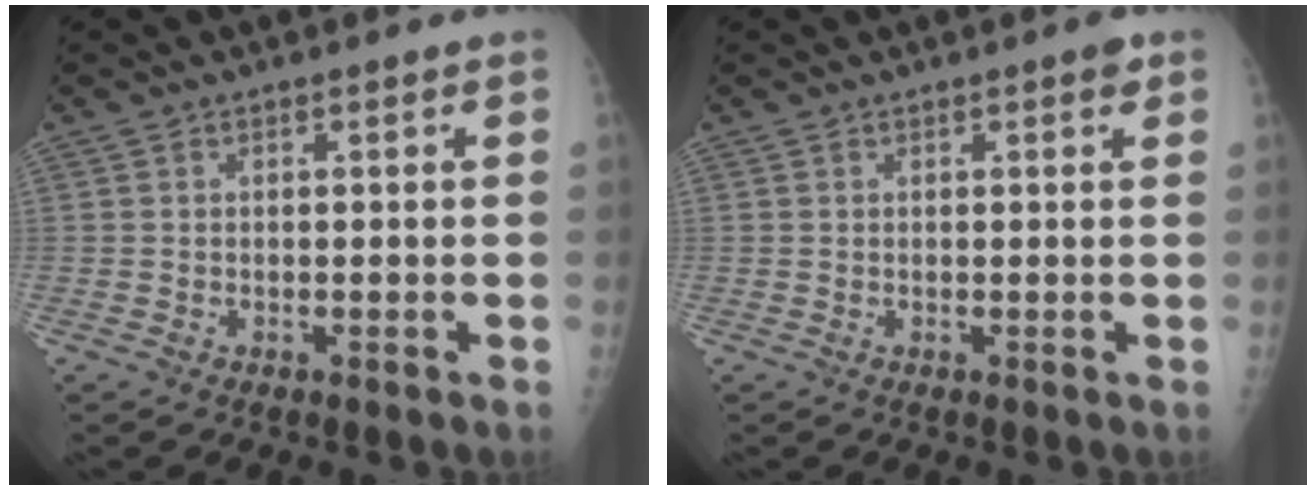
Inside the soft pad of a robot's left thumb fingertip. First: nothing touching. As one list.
[{"total": 1.4, "force": [0.8, 0.4, 1.1], "torque": [-0.013, 0.000, 0.008]}]